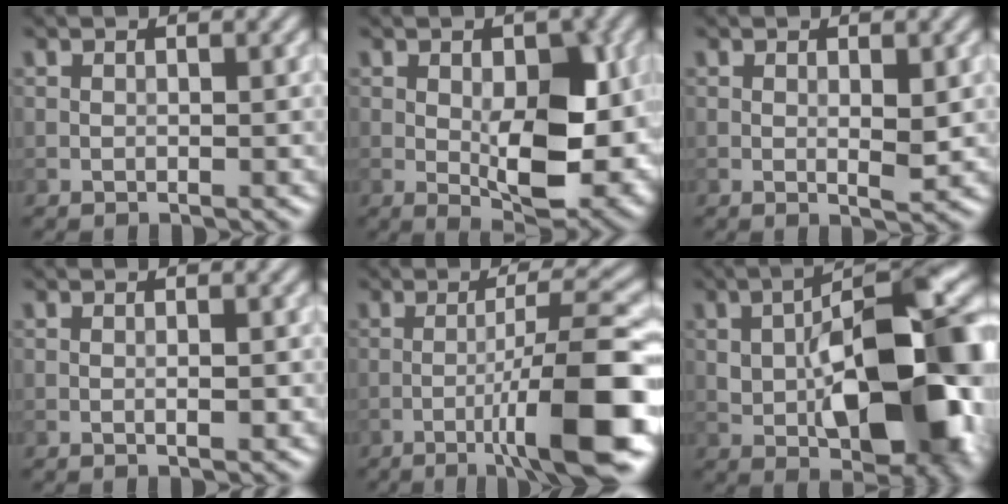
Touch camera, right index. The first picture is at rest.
{"total": 7.5, "force": [-0.2, 3.6, 6.6], "torque": [-0.102, -0.010, 0.004]}
{"total": 1.8, "force": [0.2, 0.4, 1.7], "torque": [-0.028, -0.005, 0.004]}
{"total": 1.0, "force": [0.0, 0.1, 1.0], "torque": [-0.016, -0.001, 0.000]}
{"total": 10.0, "force": [-3.5, 1.2, 9.3], "torque": [-0.134, 0.017, -0.056]}
{"total": 15.1, "force": [-0.8, 7.9, 12.8], "torque": [-0.175, 0.003, -0.011]}